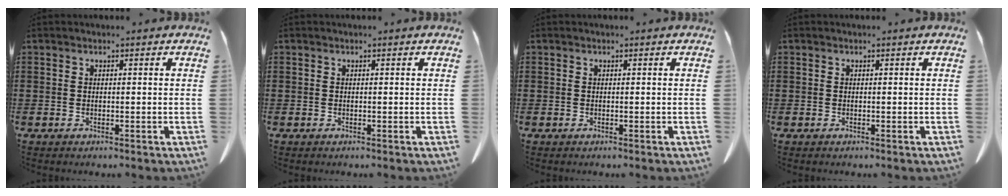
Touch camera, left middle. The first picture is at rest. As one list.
[{"total": 0.0}, {"total": 0.0}, {"total": 0.0}]